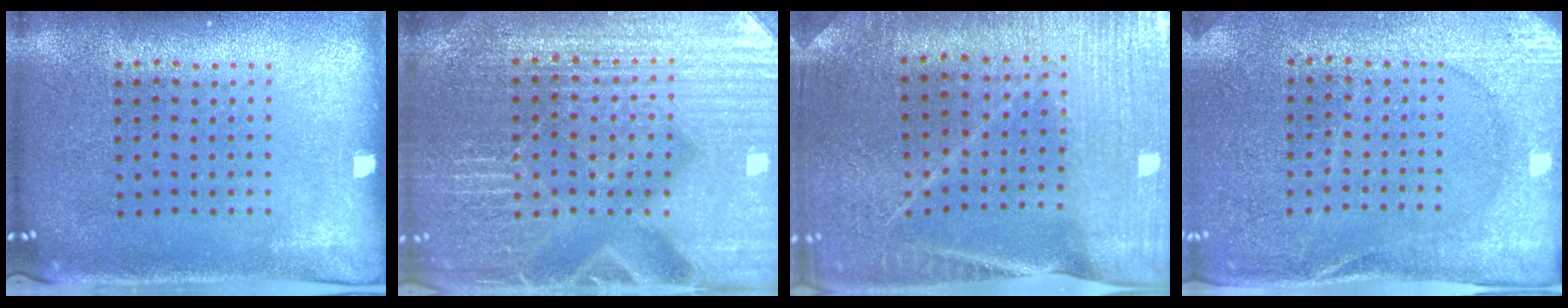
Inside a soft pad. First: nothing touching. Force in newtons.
{"total": 4.7, "press": 4.5, "slide": 1.4}
{"total": 1.7, "press": 1.7, "slide": 0.1}
{"total": 2.7, "press": 2.7, "slide": 0.2}